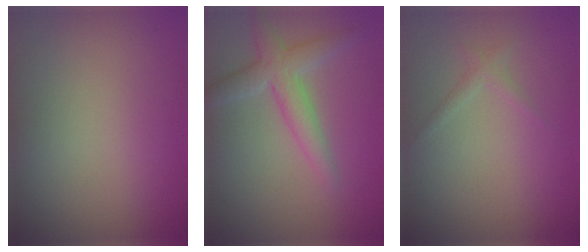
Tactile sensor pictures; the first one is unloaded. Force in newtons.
{"total": 3.5, "press": 3.5, "slide": 0.1}
{"total": 0.9, "press": 0.9, "slide": 0.1}